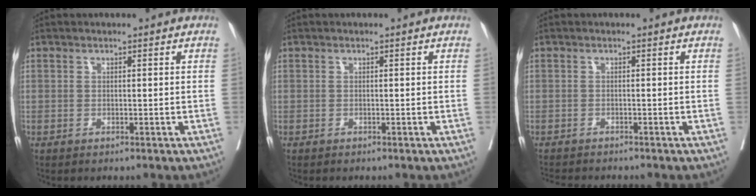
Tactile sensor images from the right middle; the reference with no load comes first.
{"total": 0.0}
{"total": 4.5, "force": [-4.3, 0.6, 1.4], "torque": [-0.015, -0.010, -0.066]}